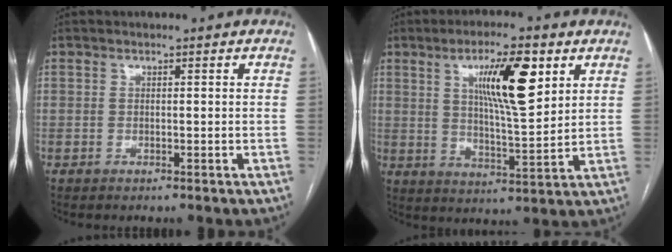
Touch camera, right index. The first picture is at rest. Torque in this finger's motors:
{"motor_torque": [0.69, 0.52, 0.37, 0.16]}